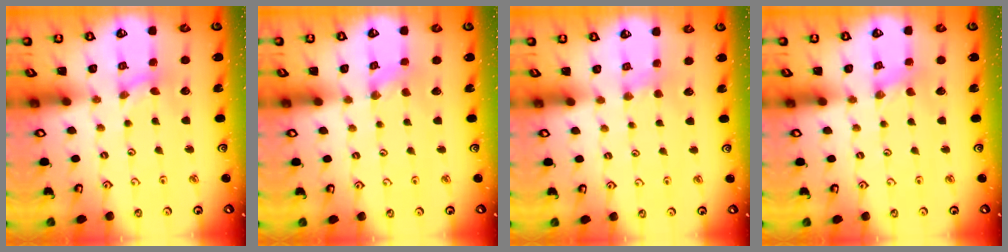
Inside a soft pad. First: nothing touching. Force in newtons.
{"total": 0.8, "press": 0.8, "slide": 0.2}
{"total": 1.8, "press": 1.8, "slide": 0.4}
{"total": 0.0}